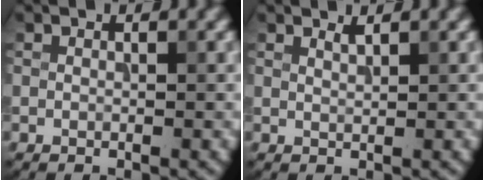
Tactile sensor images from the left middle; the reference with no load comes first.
{"total": 0.8, "force": [0.7, 0.1, 0.4], "torque": [-0.002, -0.001, 0.013]}